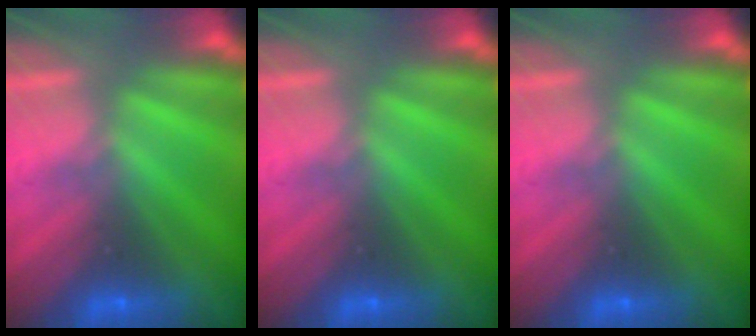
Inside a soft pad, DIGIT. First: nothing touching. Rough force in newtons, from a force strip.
{"total": 0.0}
{"total": 0.0}